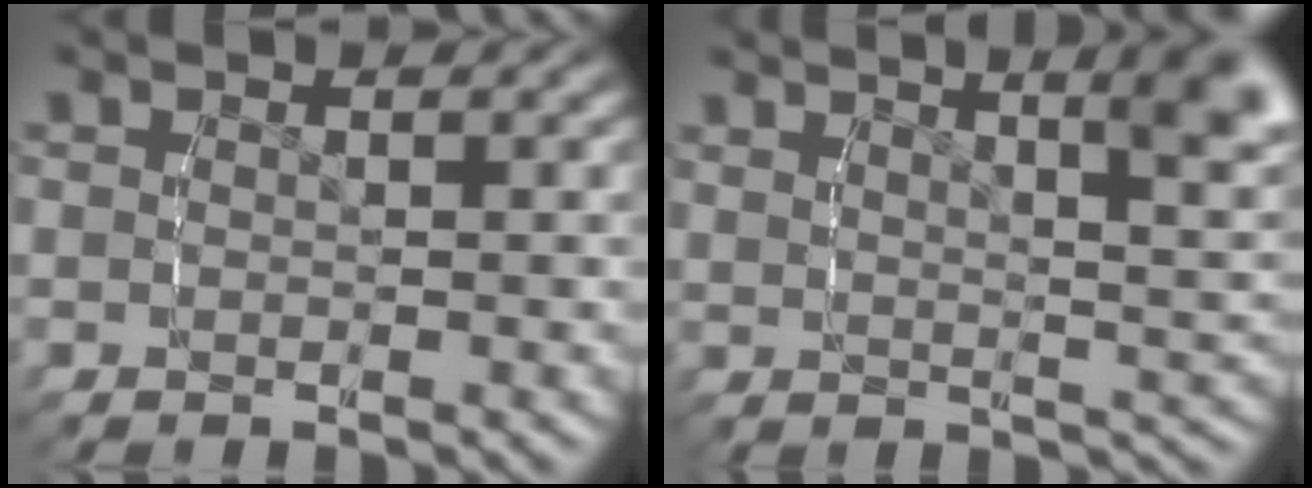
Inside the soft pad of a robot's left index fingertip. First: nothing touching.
{"total": 9.3, "force": [5.0, 2.9, 7.3], "torque": [-0.074, 0.012, 0.078]}